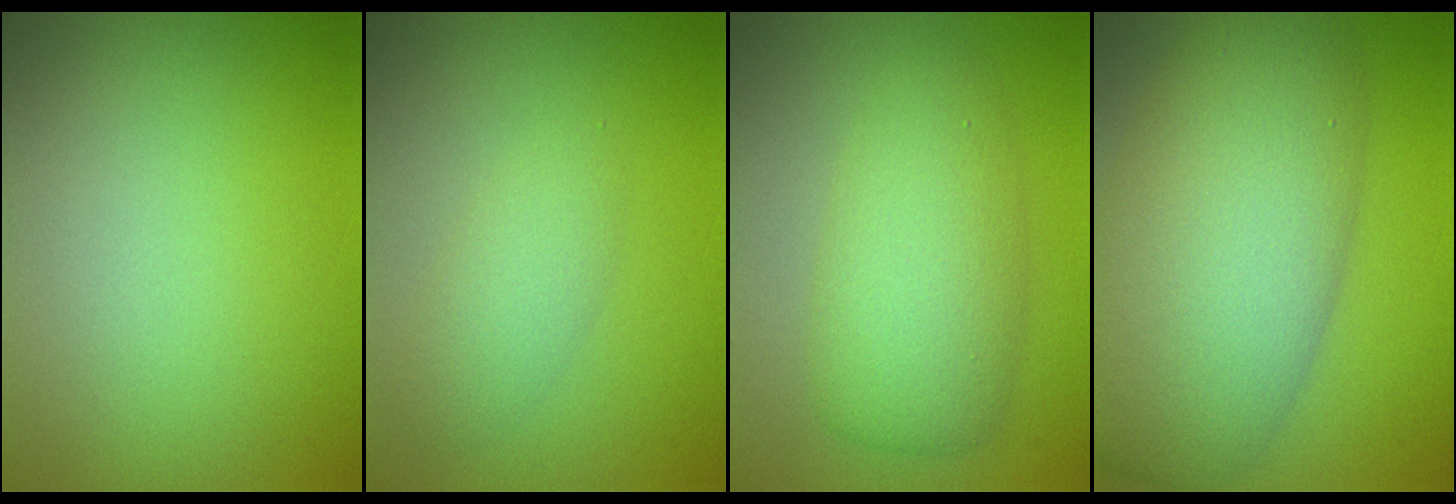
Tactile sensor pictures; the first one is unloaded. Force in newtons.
{"total": 2.0, "press": 2.0, "slide": 0.1}
{"total": 5.0, "press": 5.0, "slide": 0.2}
{"total": 11.1, "press": 11.1, "slide": 0.3}